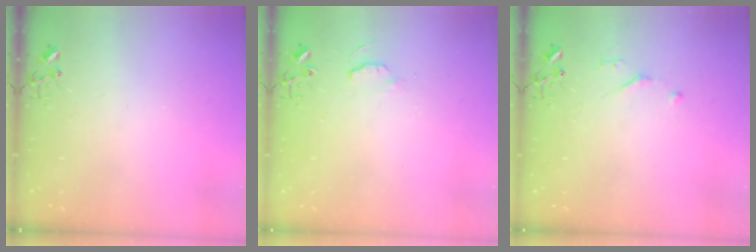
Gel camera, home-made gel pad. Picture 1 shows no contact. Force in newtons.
{"total": 3.8, "press": 3.7, "slide": 0.5}
{"total": 3.9, "press": 3.9, "slide": 0.5}